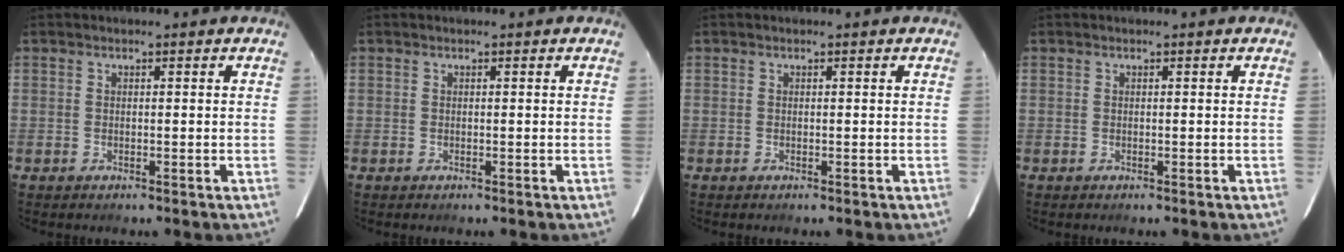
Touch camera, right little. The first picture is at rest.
{"total": 0.0}
{"total": 0.0}
{"total": 0.0}